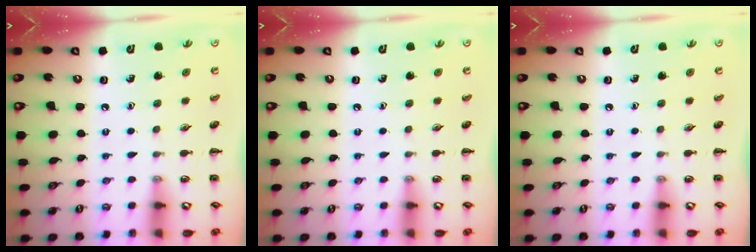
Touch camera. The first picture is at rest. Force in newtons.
{"total": 0.0}
{"total": 0.0}